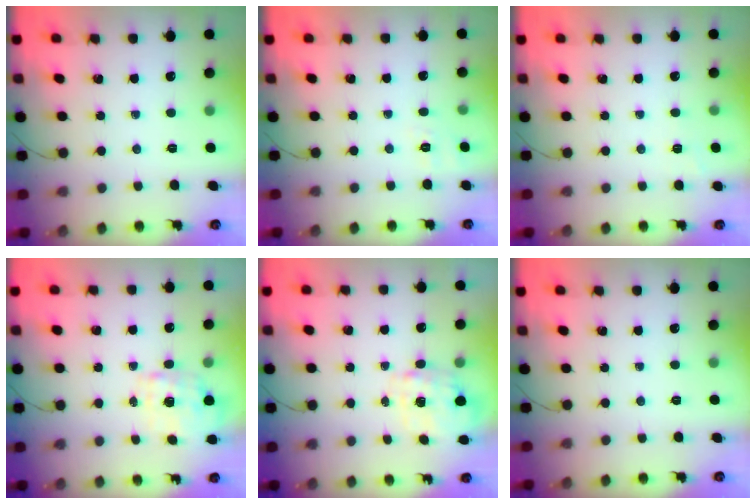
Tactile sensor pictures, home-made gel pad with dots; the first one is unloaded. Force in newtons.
{"total": 6.9, "press": 6.6, "slide": 2.1}
{"total": 6.0, "press": 5.8, "slide": 1.7}
{"total": 1.9, "press": 1.8, "slide": 0.6}
{"total": 3.9, "press": 3.9, "slide": 0.8}
{"total": 0.0}